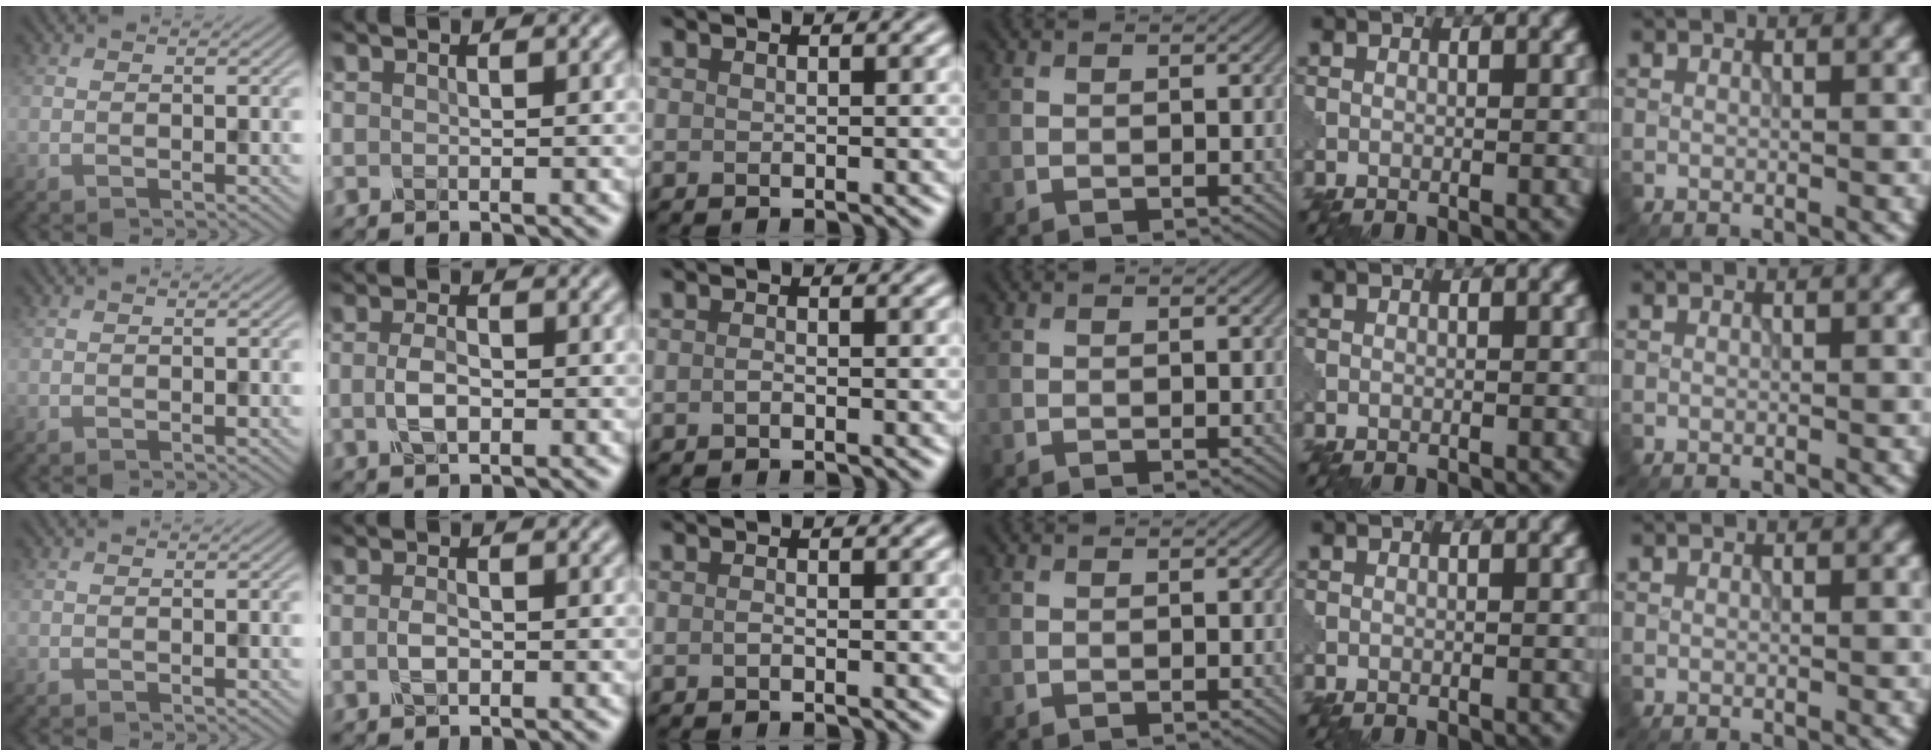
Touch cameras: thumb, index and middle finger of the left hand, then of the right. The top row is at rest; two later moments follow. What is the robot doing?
{"motion": "close", "object": "eyeshadow palette"}